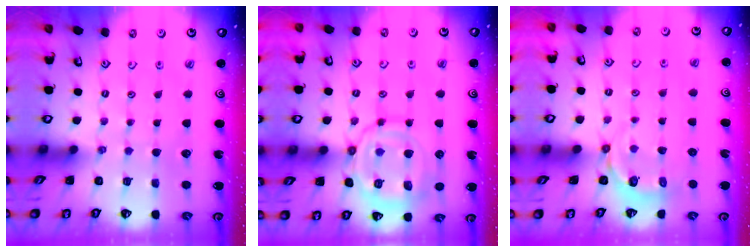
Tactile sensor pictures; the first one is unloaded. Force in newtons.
{"total": 14.7, "press": 14.6, "slide": 1.4}
{"total": 4.0, "press": 3.1, "slide": 2.5}